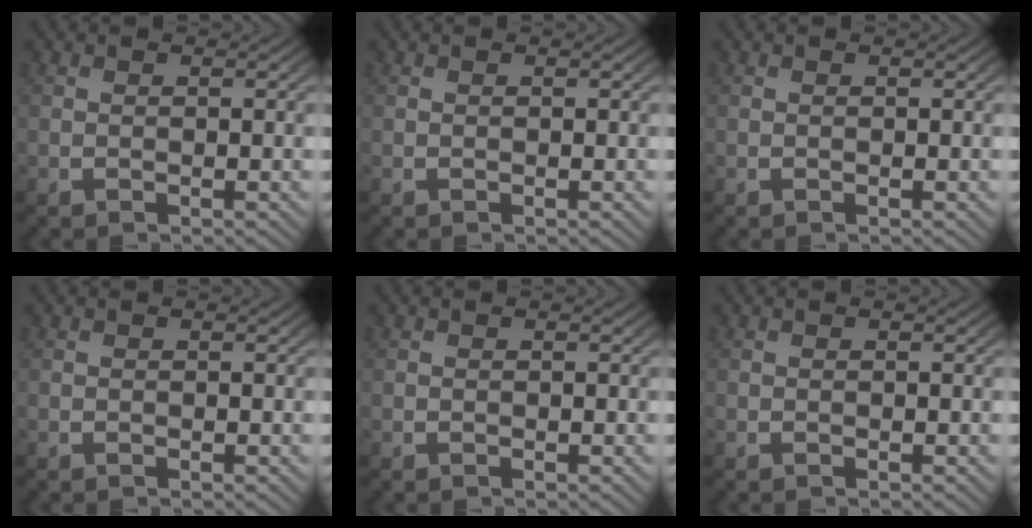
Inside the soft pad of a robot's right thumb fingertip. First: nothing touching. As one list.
[{"total": 0.0}, {"total": 0.0}, {"total": 0.0}, {"total": 0.0}, {"total": 0.0}]